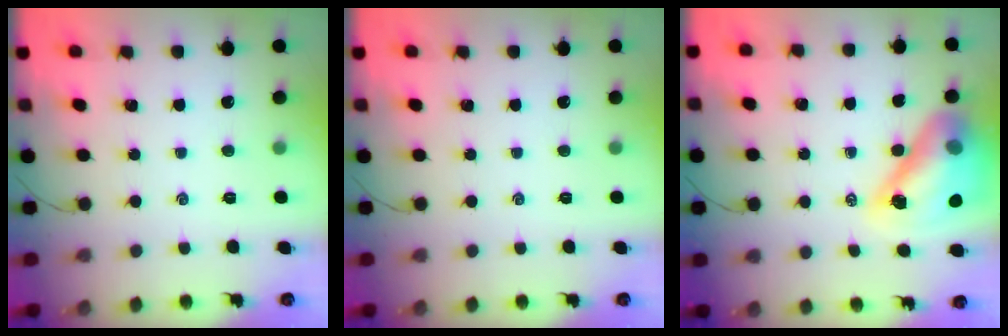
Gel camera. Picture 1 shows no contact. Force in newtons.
{"total": 0.0}
{"total": 18.4, "press": 17.7, "slide": 5.2}